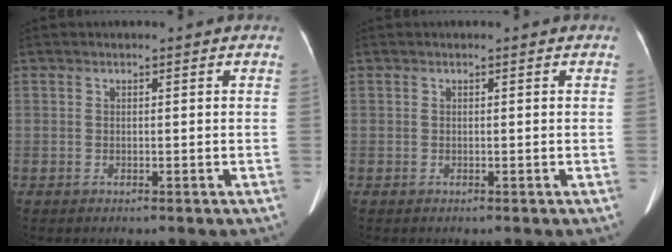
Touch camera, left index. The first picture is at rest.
{"total": 0.0}